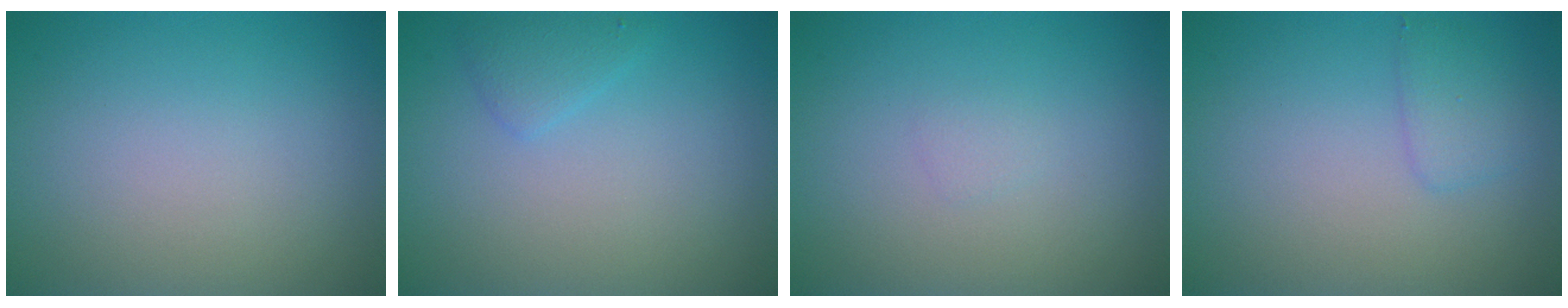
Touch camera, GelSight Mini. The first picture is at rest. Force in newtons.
{"total": 1.4, "press": 1.4, "slide": 0.0}
{"total": 0.6, "press": 0.6, "slide": 0.0}
{"total": 1.7, "press": 1.7, "slide": 0.2}